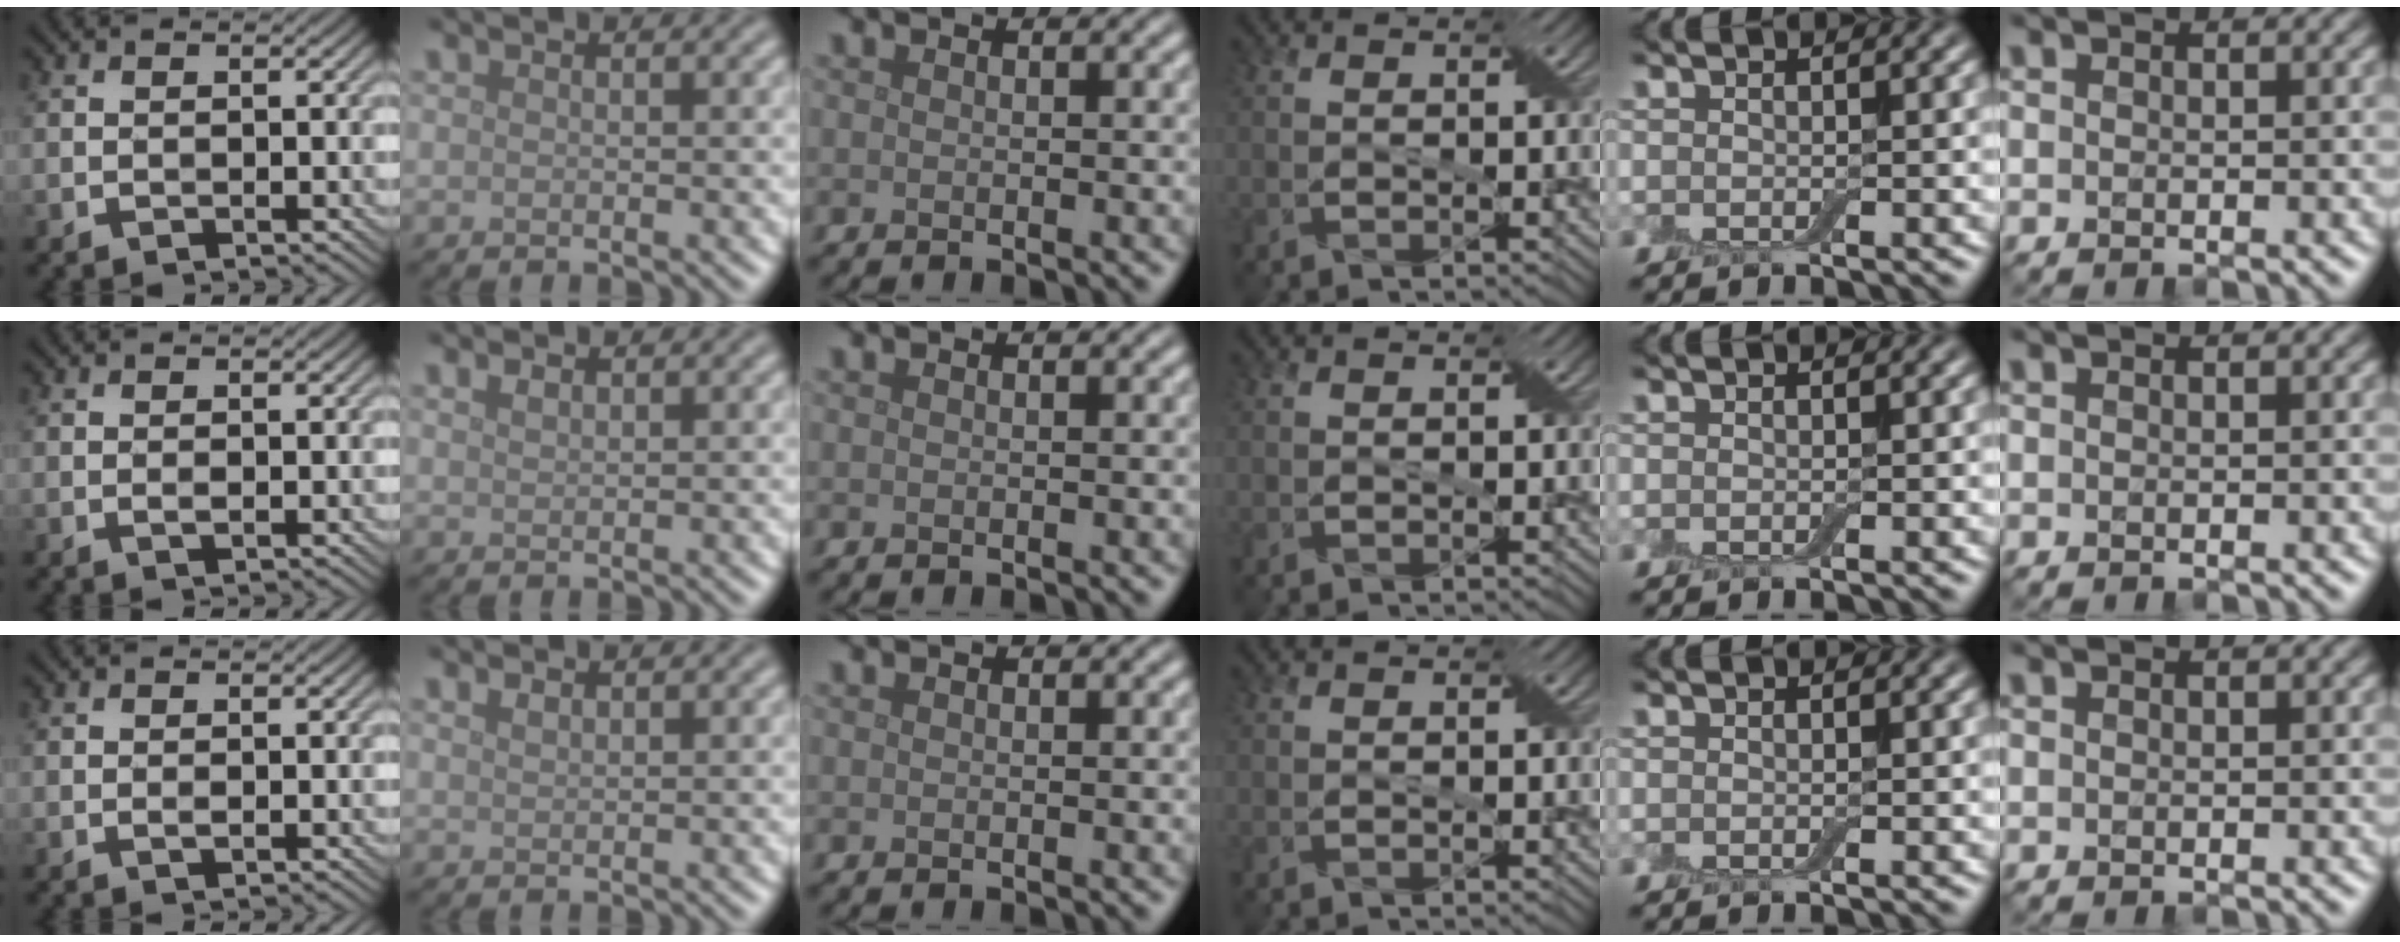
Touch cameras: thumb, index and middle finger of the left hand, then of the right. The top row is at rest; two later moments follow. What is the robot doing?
{"motion": "fold", "object": "bandage"}